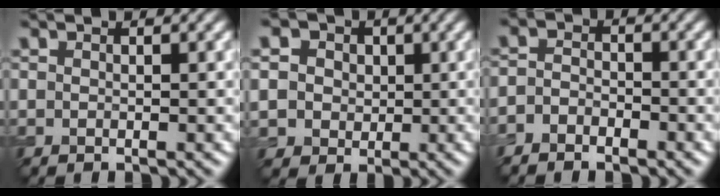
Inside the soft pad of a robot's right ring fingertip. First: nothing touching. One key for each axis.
{"total": 8.3, "fx": 1.9, "fy": 7.5, "fz": 3.1, "tx": -0.085, "ty": 0.026, "tz": 0.019}
{"total": 2.2, "fx": -1.8, "fy": 1.2, "fz": 0.7, "tx": -0.015, "ty": 0.002, "tz": -0.043}